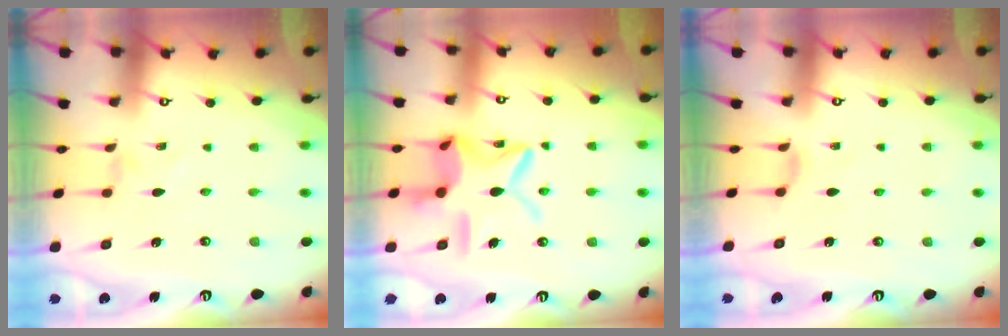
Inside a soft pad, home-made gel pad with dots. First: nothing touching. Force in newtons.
{"total": 16.0, "press": 15.9, "slide": 1.3}
{"total": 2.3, "press": 2.2, "slide": 0.6}